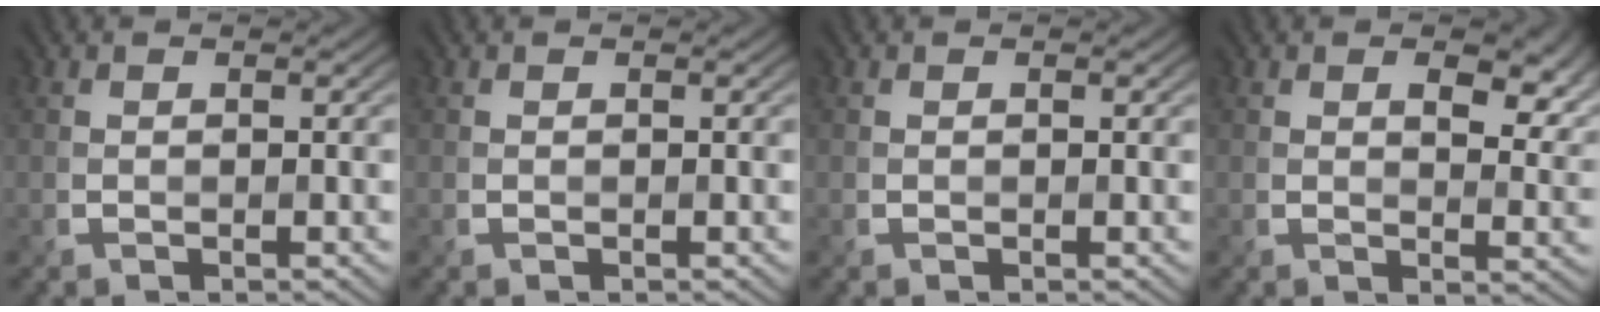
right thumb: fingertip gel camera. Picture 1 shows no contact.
{"total": 0.0}
{"total": 0.0}
{"total": 6.2, "force": [2.5, 3.2, 4.6], "torque": [-0.068, -0.011, 0.040]}